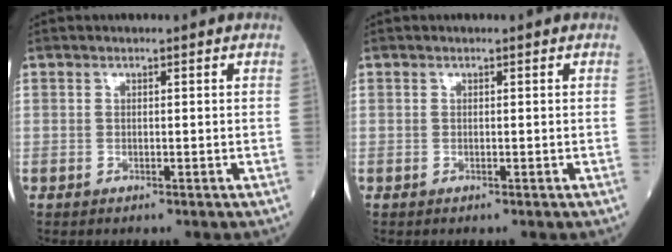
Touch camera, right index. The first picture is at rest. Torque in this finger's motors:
{"motor_torque": [0.00, 0.00, -0.03, -0.01]}